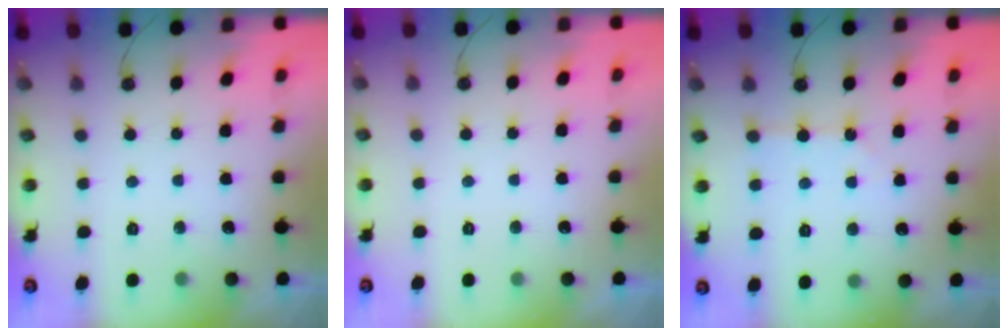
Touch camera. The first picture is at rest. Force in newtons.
{"total": 0.0}
{"total": 2.0, "press": 2.0, "slide": 0.4}